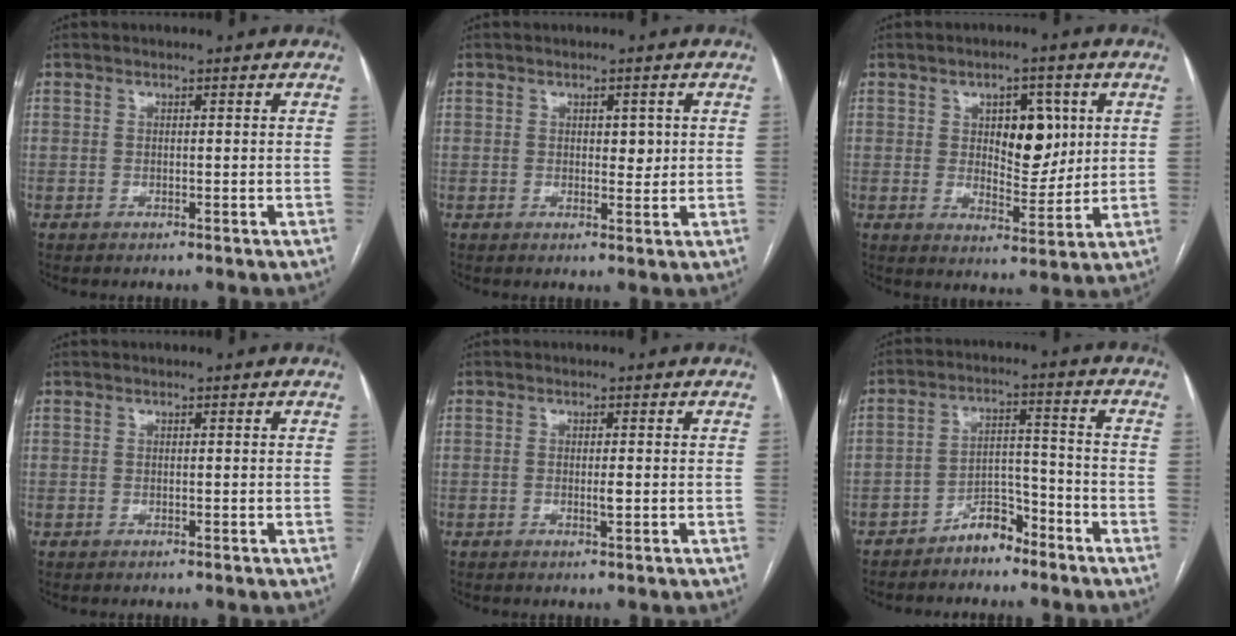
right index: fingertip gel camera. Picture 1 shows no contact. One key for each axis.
{"total": 2.4, "fx": 0.5, "fy": 1.3, "fz": 1.9, "tx": -0.023, "ty": -0.003, "tz": 0.008}
{"total": 8.1, "fx": 2.4, "fy": 4.1, "fz": 6.5, "tx": -0.089, "ty": 0.007, "tz": 0.042}
{"total": 0.0}
{"total": 1.1, "fx": -0.1, "fy": 0.2, "fz": 1.1, "tx": -0.020, "ty": -0.002, "tz": 0.001}
{"total": 5.7, "fx": -4.5, "fy": 2.5, "fz": 2.3, "tx": -0.033, "ty": 0.017, "tz": -0.079}